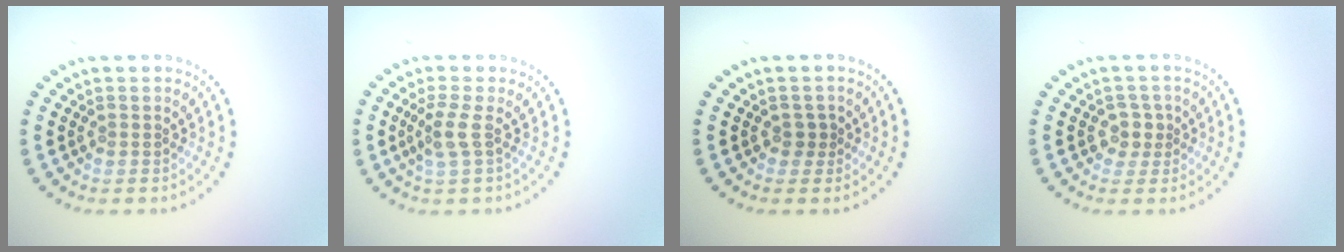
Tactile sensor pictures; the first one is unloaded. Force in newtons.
{"total": 1.8, "press": 1.3, "slide": 1.2}
{"total": 1.1, "press": 0.8, "slide": 0.7}
{"total": 1.5, "press": 1.2, "slide": 1.0}